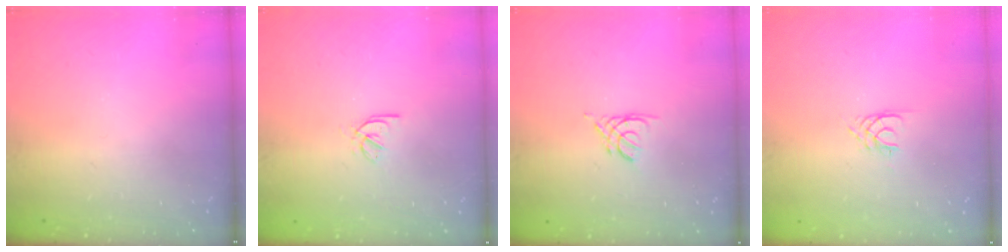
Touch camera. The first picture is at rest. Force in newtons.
{"total": 2.5, "press": 2.4, "slide": 0.5}
{"total": 2.1, "press": 2.0, "slide": 0.4}
{"total": 1.7, "press": 1.7, "slide": 0.2}